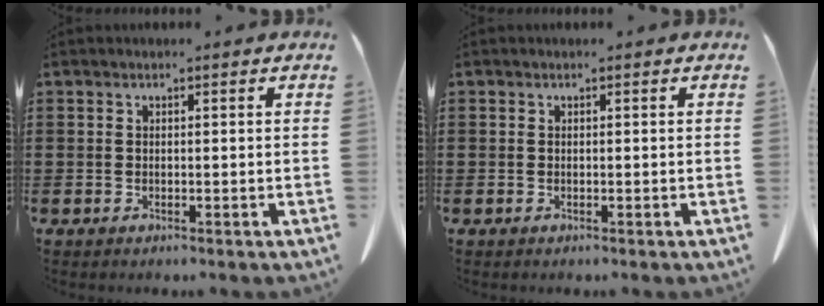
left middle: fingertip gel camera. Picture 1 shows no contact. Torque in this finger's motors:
{"motor_torque": [-1.97, -0.17, 0.05, -0.01]}